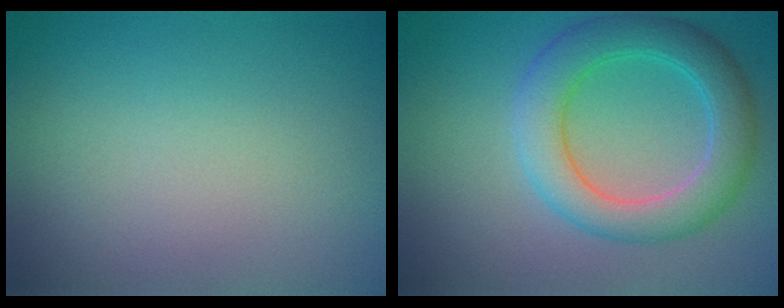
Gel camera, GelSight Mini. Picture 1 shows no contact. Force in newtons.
{"total": 5.6, "press": 5.5, "slide": 0.6}